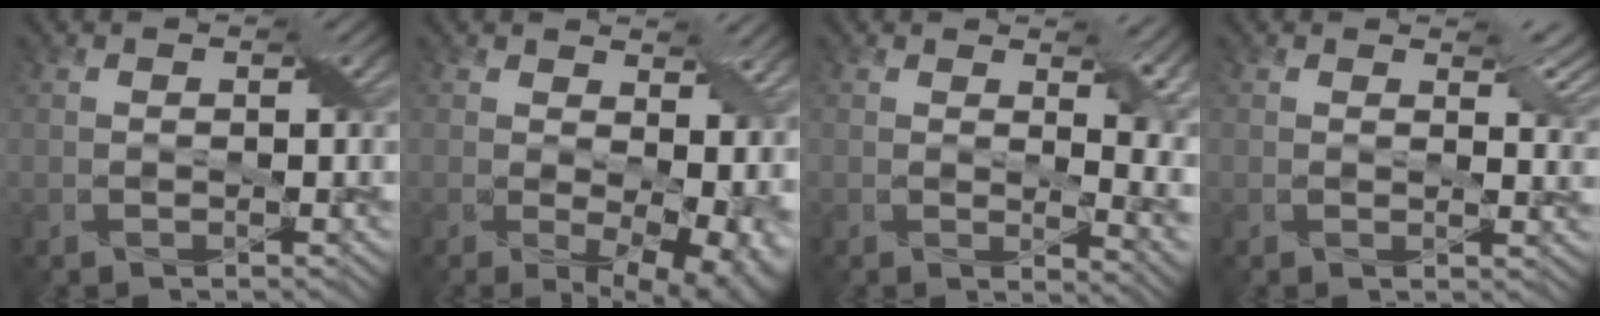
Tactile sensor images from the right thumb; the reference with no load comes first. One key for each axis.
{"total": 10.9, "fx": 0.6, "fy": 6.7, "fz": 8.6, "tx": -0.112, "ty": -0.035, "tz": 0.047}
{"total": 8.4, "fx": 2.8, "fy": 3.4, "fz": 7.1, "tx": -0.101, "ty": -0.015, "tz": 0.056}
{"total": 3.2, "fx": 1.9, "fy": 1.2, "fz": 2.3, "tx": -0.037, "ty": -0.004, "tz": 0.028}